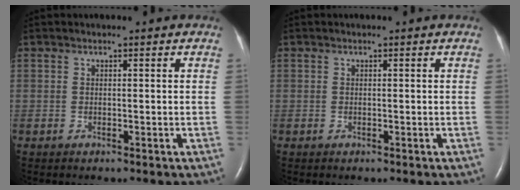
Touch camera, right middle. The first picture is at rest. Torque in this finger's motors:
{"motor_torque": [0.09, -0.05, 0.06, 0.00]}